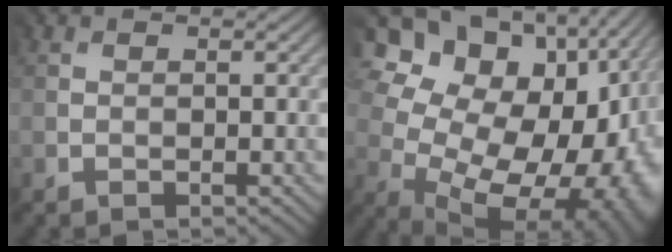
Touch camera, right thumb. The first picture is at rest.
{"total": 19.5, "force": [0.2, 14.3, 13.3], "torque": [-0.185, 0.009, 0.009]}